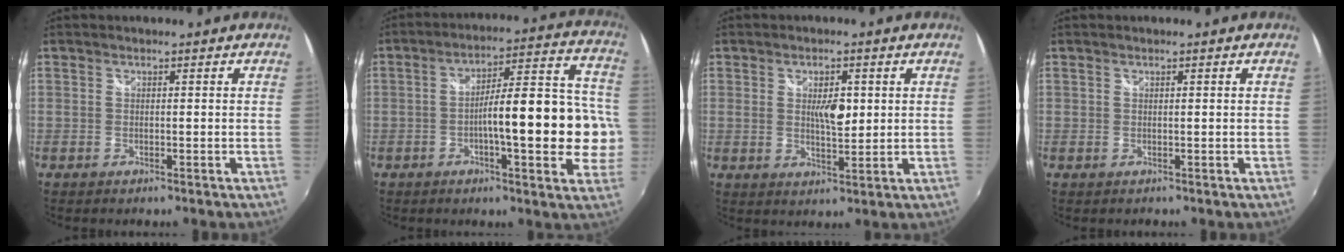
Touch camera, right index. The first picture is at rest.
{"total": 17.0, "force": [-3.3, 3.9, 16.2], "torque": [-0.224, 0.022, -0.048]}
{"total": 4.8, "force": [1.0, 2.3, 4.2], "torque": [-0.065, 0.000, 0.017]}
{"total": 1.7, "force": [0.4, -1.5, -0.7], "torque": [0.017, -0.007, 0.010]}